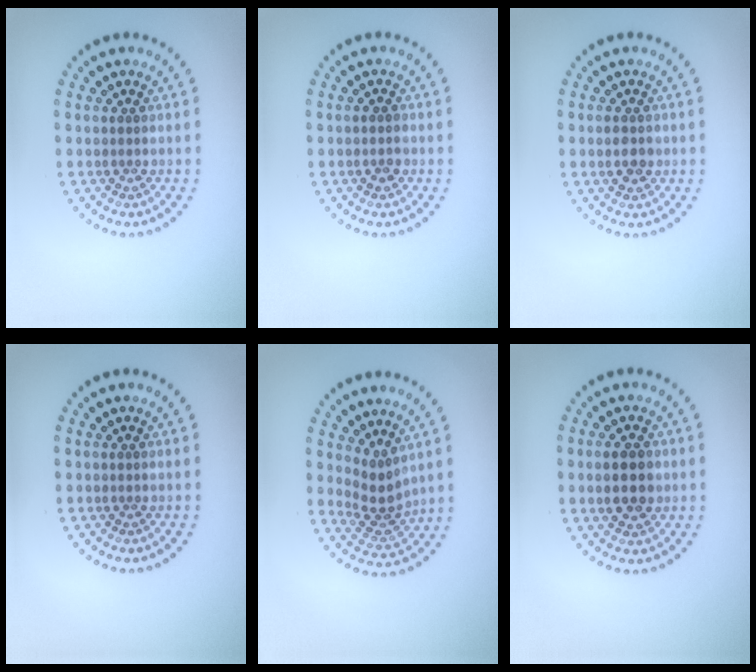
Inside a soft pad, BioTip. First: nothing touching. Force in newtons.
{"total": 1.1, "press": 1.0, "slide": 0.4}
{"total": 2.4, "press": 2.4, "slide": 0.2}
{"total": 0.0}
{"total": 2.8, "press": 2.3, "slide": 1.6}
{"total": 3.8, "press": 3.8, "slide": 0.1}